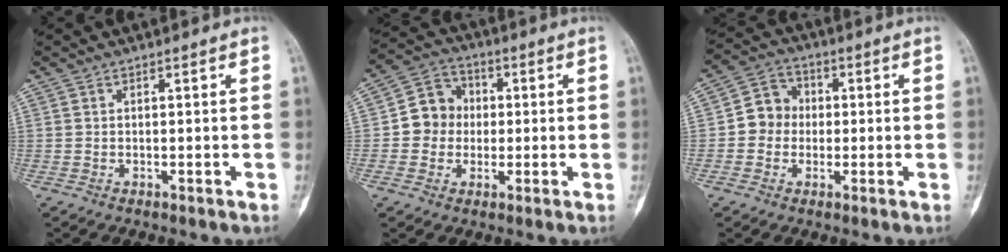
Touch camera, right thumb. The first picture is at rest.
{"total": 8.1, "force": [-0.3, 7.5, 3.0], "torque": [-0.011, 0.021, -0.018]}
{"total": 6.6, "force": [-0.4, 6.0, 2.6], "torque": [-0.011, 0.019, -0.022]}